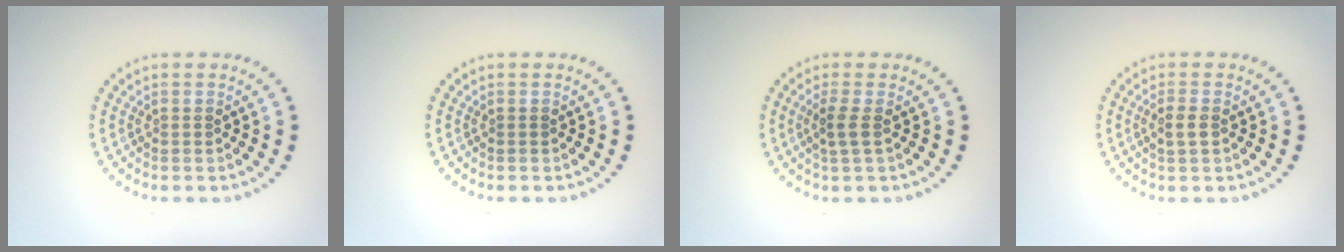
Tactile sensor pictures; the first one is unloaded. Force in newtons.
{"total": 0.0}
{"total": 1.6, "press": 1.3, "slide": 0.9}
{"total": 1.4, "press": 1.3, "slide": 0.3}